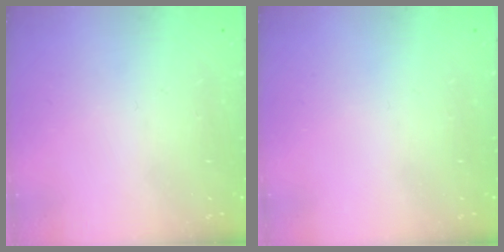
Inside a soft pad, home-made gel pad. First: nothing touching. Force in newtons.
{"total": 0.0}